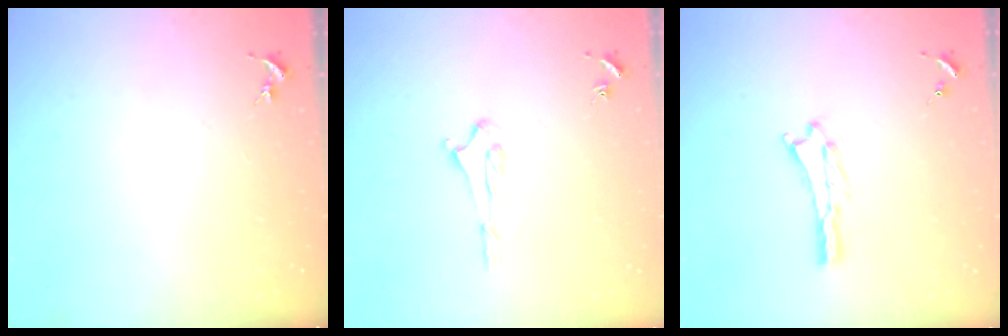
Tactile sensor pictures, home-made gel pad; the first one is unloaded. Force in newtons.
{"total": 1.7, "press": 1.6, "slide": 0.4}
{"total": 0.9, "press": 0.9, "slide": 0.2}